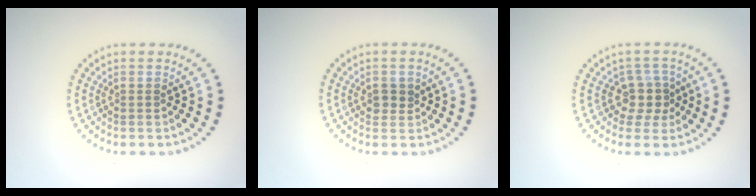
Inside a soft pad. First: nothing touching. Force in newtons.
{"total": 1.6, "press": 1.4, "slide": 0.7}
{"total": 2.5, "press": 1.9, "slide": 1.6}